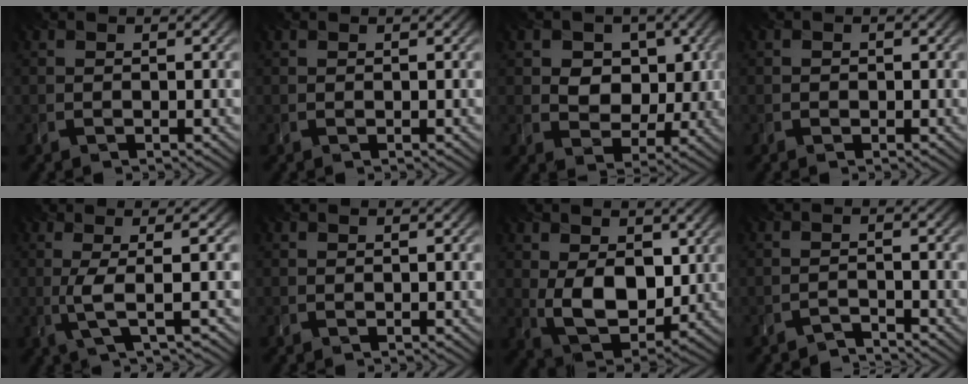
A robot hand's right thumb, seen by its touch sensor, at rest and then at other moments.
{"total": 0.0}
{"total": 6.3, "force": [1.4, 5.1, 3.4], "torque": [-0.061, -0.008, 0.014]}
{"total": 0.6, "force": [-0.2, 0.5, -0.1], "torque": [0.008, -0.008, -0.003]}
{"total": 4.2, "force": [-0.2, 0.5, 4.2], "torque": [-0.074, 0.003, -0.009]}
{"total": 0.0}
{"total": 9.5, "force": [0.8, 6.2, 7.2], "torque": [-0.147, -0.016, 0.021]}
{"total": 1.9, "force": [-1.9, 0.1, 0.2], "torque": [0.004, 0.002, -0.042]}